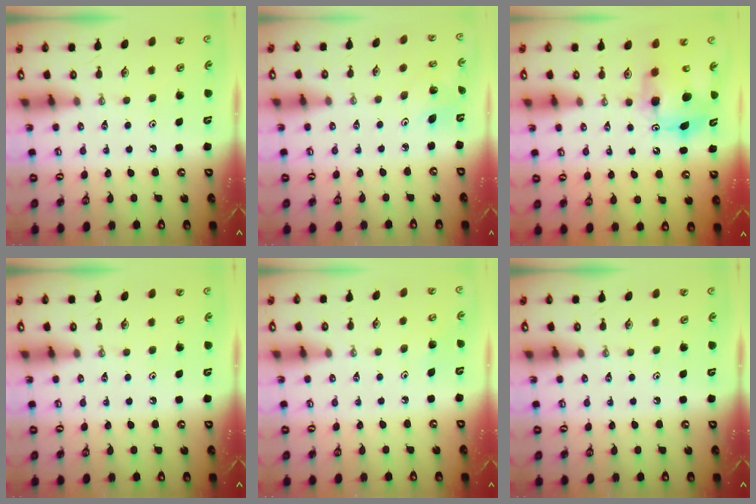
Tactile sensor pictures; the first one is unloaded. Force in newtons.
{"total": 2.8, "press": 2.8, "slide": 0.2}
{"total": 9.1, "press": 9.1, "slide": 0.7}
{"total": 0.0}
{"total": 3.4, "press": 3.4, "slide": 0.4}
{"total": 0.0}